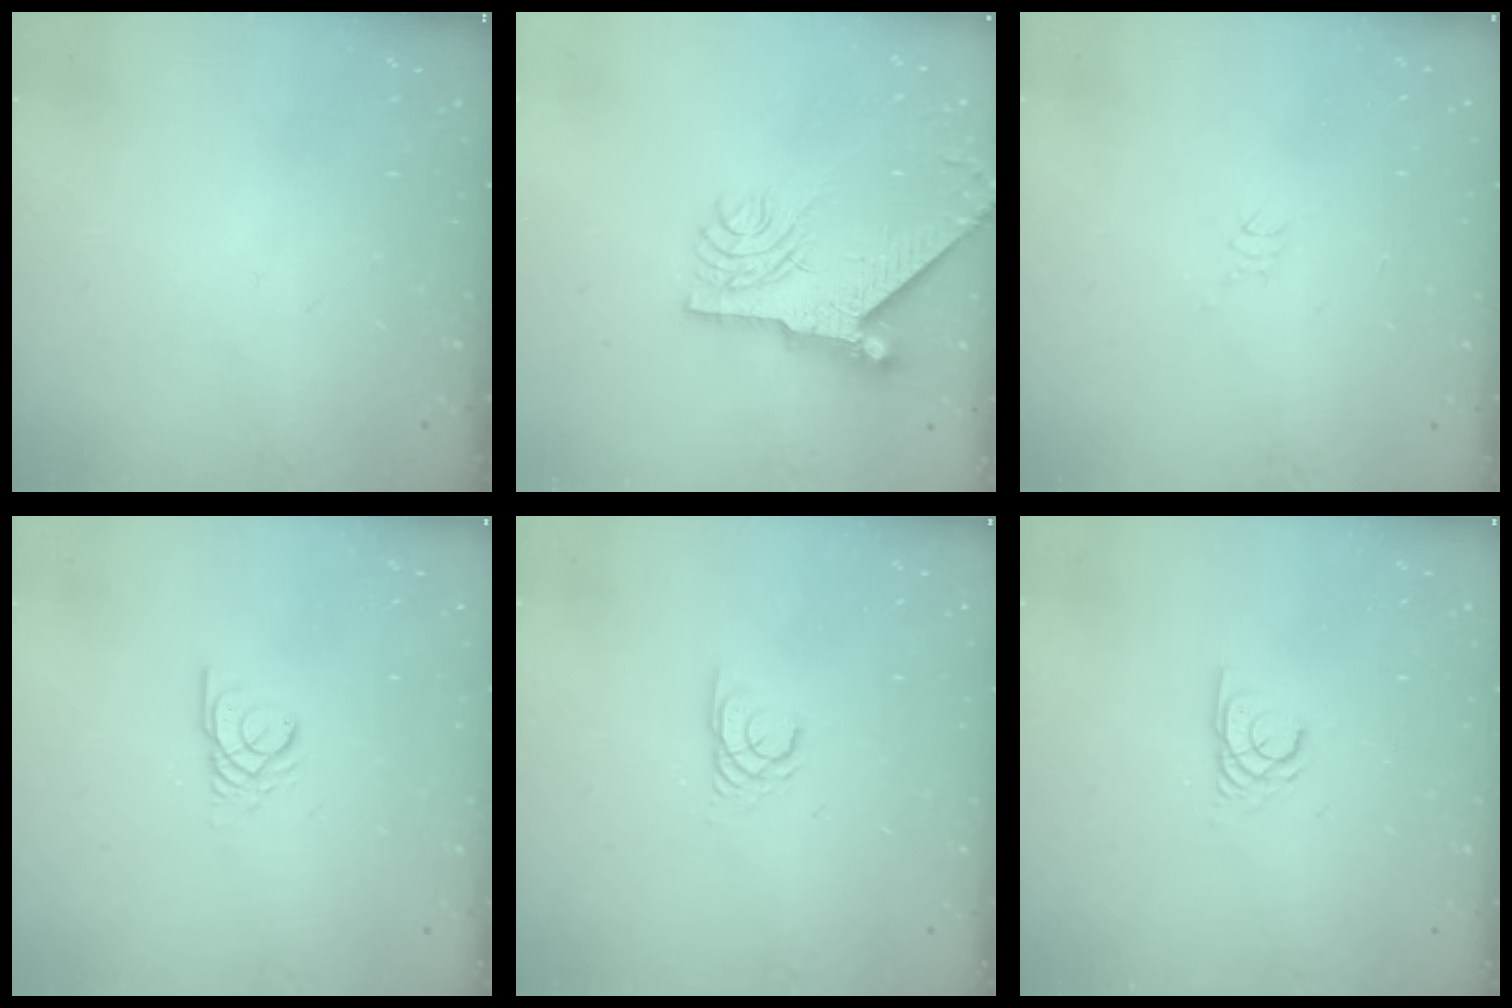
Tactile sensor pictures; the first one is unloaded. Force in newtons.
{"total": 10.2, "press": 10.1, "slide": 1.0}
{"total": 2.6, "press": 2.6, "slide": 0.2}
{"total": 2.6, "press": 2.6, "slide": 0.1}
{"total": 2.2, "press": 2.2, "slide": 0.1}
{"total": 2.7, "press": 2.7, "slide": 0.1}